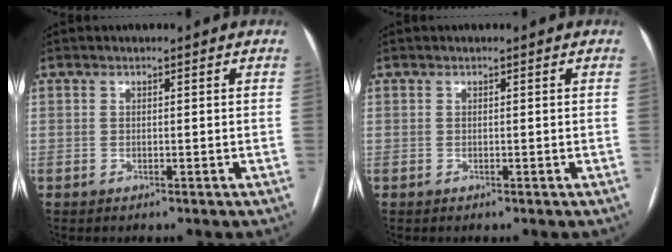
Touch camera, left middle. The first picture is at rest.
{"total": 0.0}